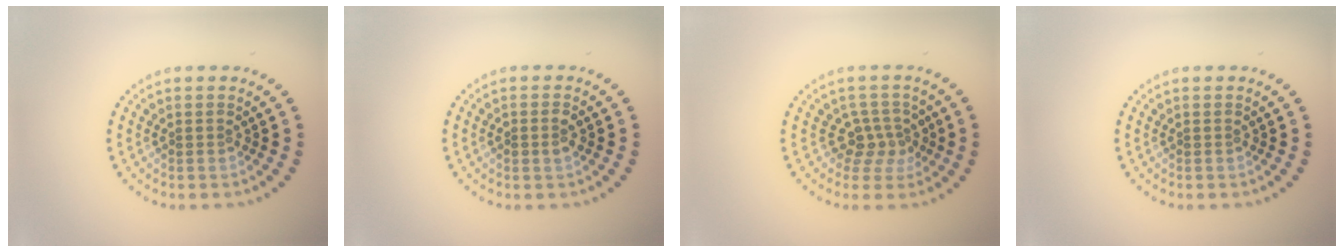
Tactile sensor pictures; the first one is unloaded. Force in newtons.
{"total": 1.3, "press": 1.3, "slide": 0.1}
{"total": 2.6, "press": 2.0, "slide": 1.8}
{"total": 0.0}